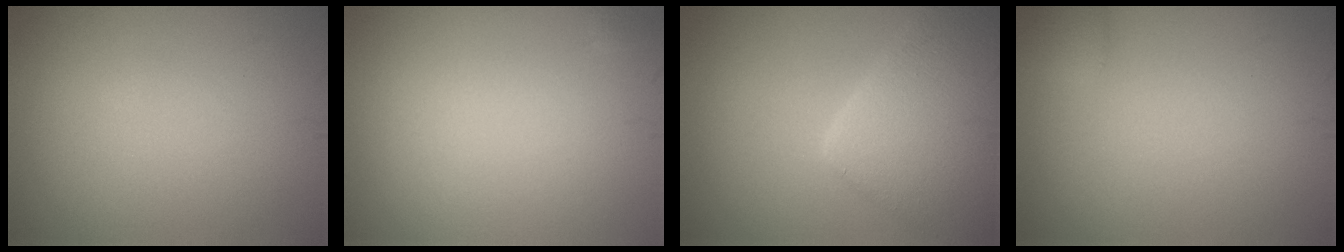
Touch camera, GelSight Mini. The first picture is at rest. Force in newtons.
{"total": 0.0}
{"total": 8.4, "press": 8.4, "slide": 0.6}
{"total": 1.3, "press": 1.3, "slide": 0.1}